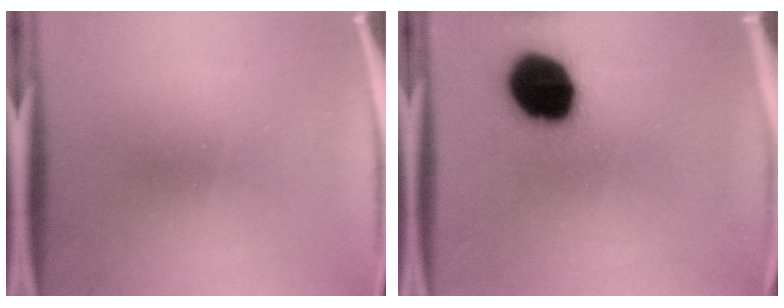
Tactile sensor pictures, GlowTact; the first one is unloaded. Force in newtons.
{"total": 16.1}